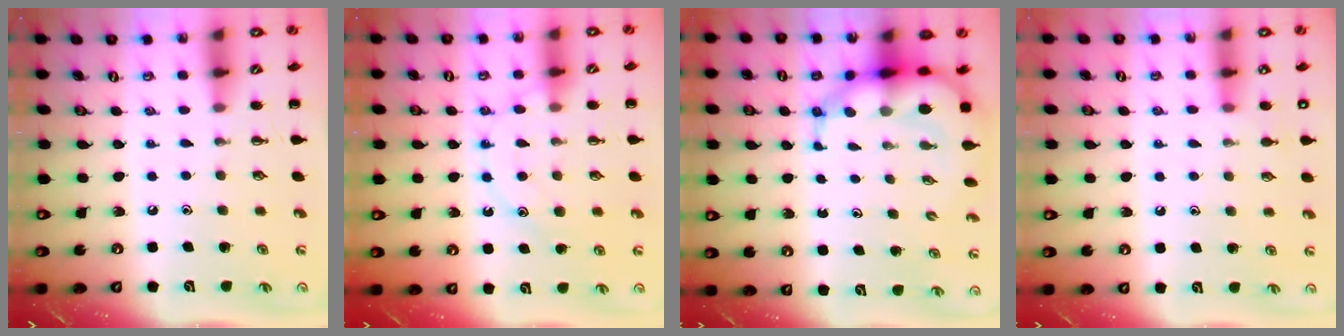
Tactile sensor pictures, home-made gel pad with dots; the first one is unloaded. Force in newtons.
{"total": 12.4, "press": 12.4, "slide": 1.3}
{"total": 9.6, "press": 9.2, "slide": 2.8}
{"total": 5.7, "press": 5.5, "slide": 1.4}